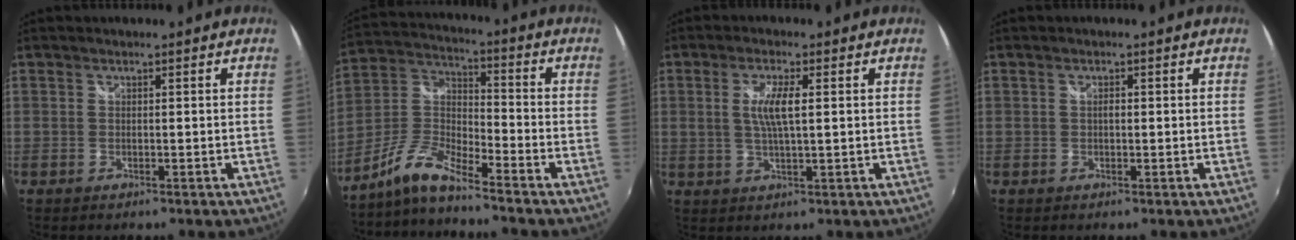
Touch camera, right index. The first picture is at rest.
{"total": 8.7, "force": [-7.2, 1.1, 4.8], "torque": [-0.120, 0.018, -0.152]}
{"total": 5.4, "force": [0.9, 1.0, 5.2], "torque": [-0.101, -0.001, 0.017]}
{"total": 0.8, "force": [0.0, 0.5, 0.7], "torque": [-0.011, 0.003, -0.001]}